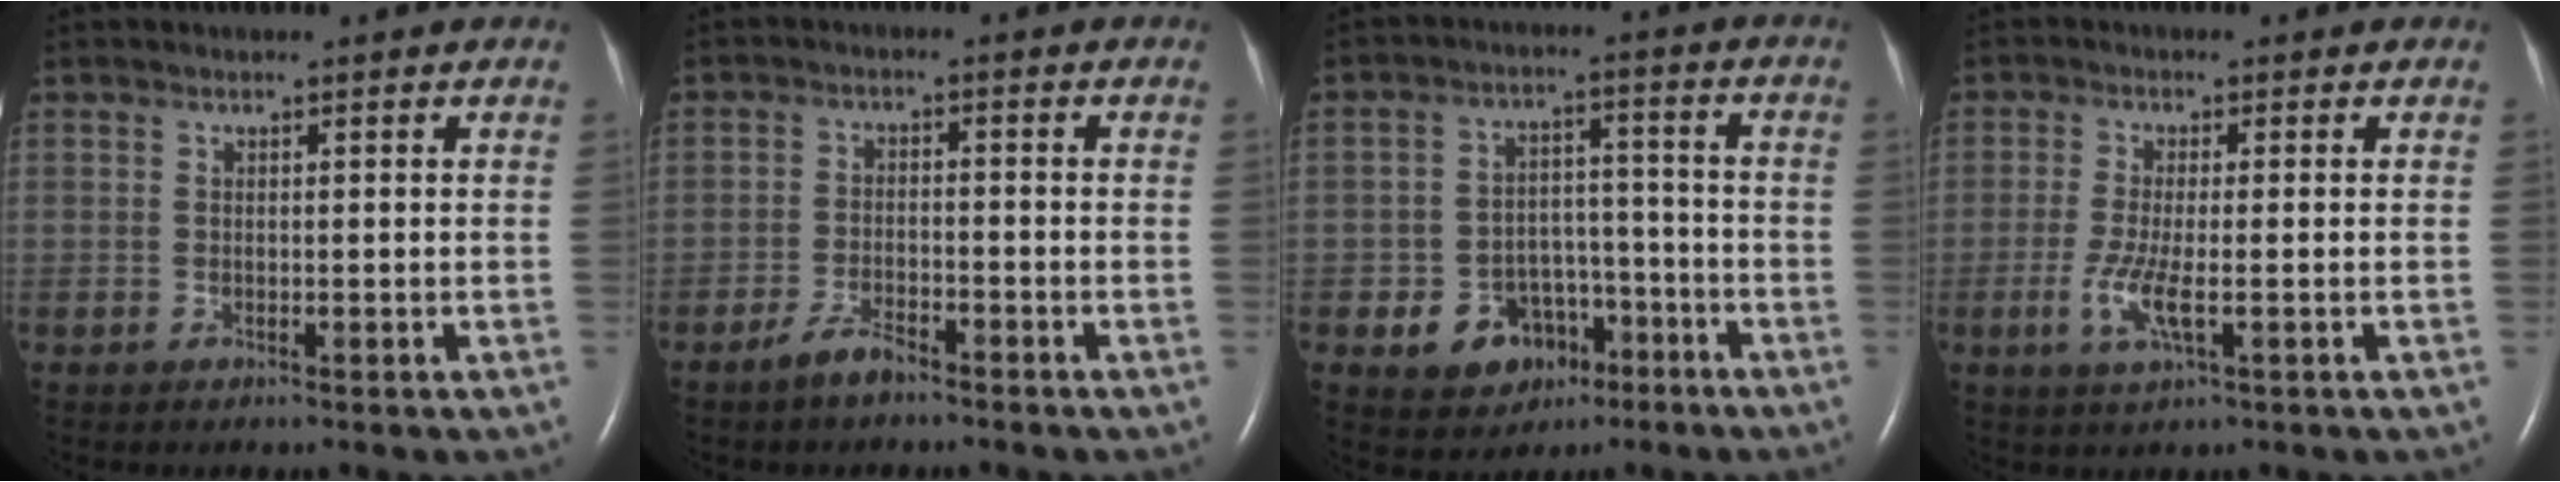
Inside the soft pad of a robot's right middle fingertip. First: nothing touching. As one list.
[{"total": 3.6, "force": [-2.9, 0.9, 1.8], "torque": [-0.043, -0.001, -0.053]}, {"total": 8.7, "force": [-4.2, 6.4, 4.1], "torque": [-0.071, 0.022, -0.057]}, {"total": 4.8, "force": [-1.4, 0.8, 4.5], "torque": [-0.102, -0.010, -0.025]}]